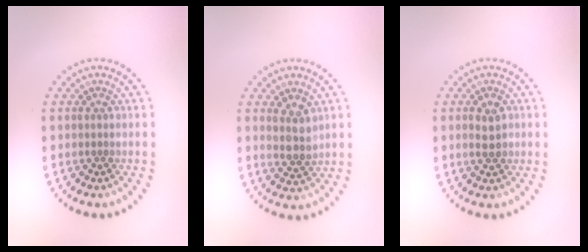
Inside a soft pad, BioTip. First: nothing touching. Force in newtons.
{"total": 2.2, "press": 2.1, "slide": 0.6}
{"total": 1.9, "press": 1.9, "slide": 0.1}